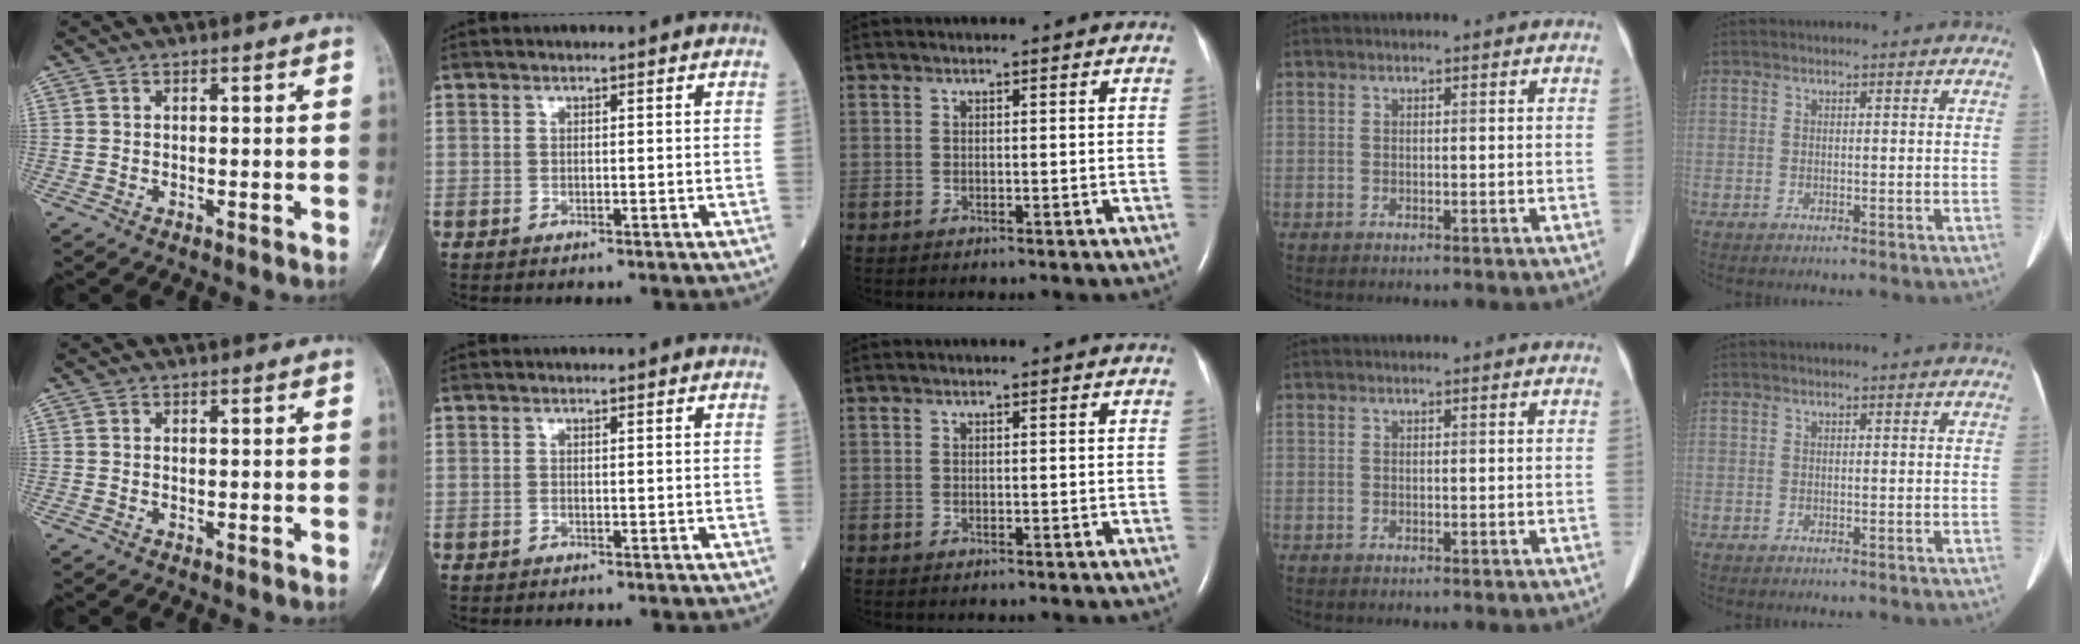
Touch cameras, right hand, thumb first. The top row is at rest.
{}